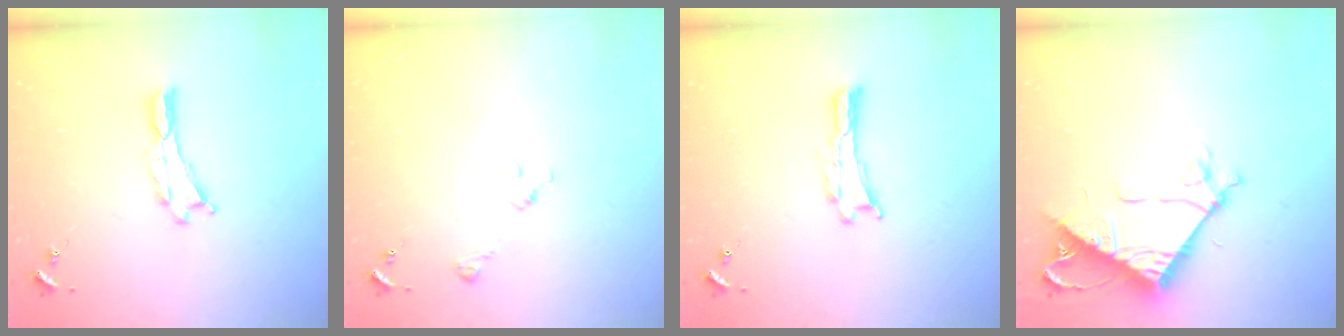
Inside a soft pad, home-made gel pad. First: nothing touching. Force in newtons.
{"total": 2.9, "press": 2.9, "slide": 0.3}
{"total": 0.0}
{"total": 9.6, "press": 9.5, "slide": 1.0}